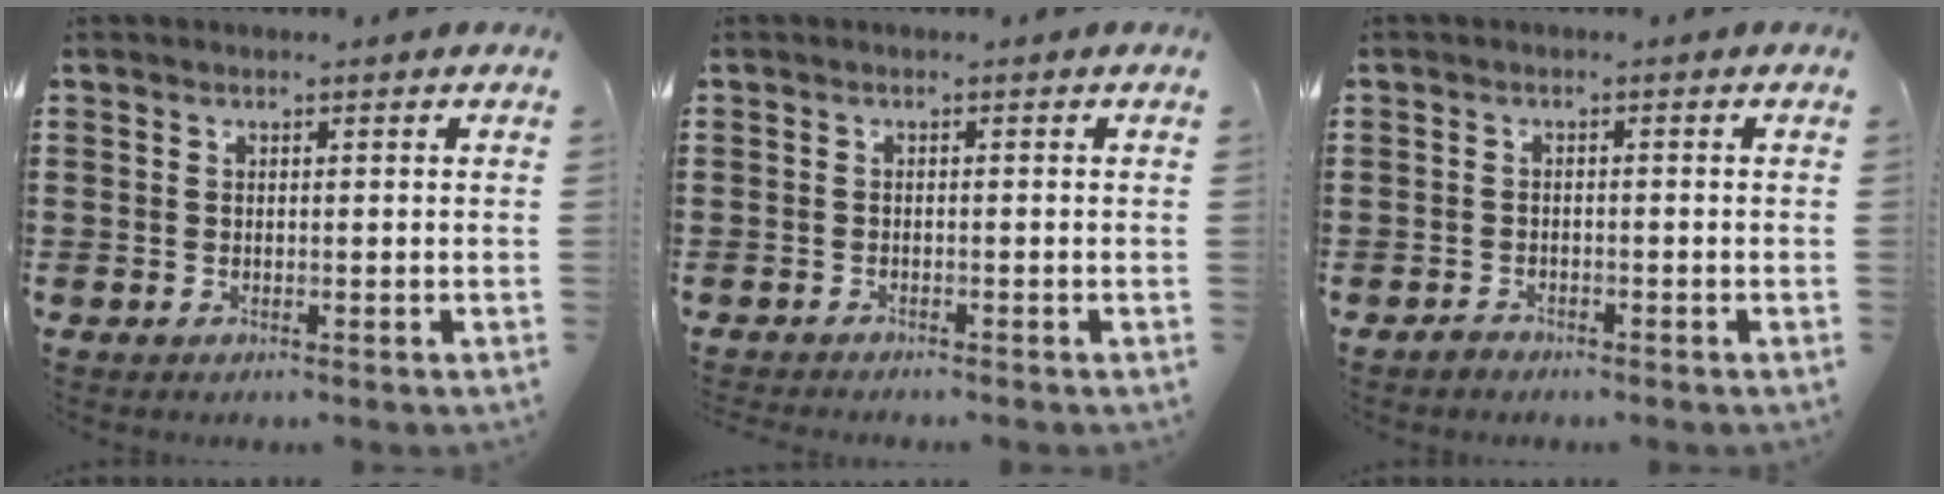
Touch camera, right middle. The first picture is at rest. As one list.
[{"total": 0.7, "force": [-0.7, 0.0, 0.0], "torque": [-0.002, -0.002, -0.015]}, {"total": 1.1, "force": [-1.0, 0.4, 0.2], "torque": [-0.006, 0.001, -0.022]}]